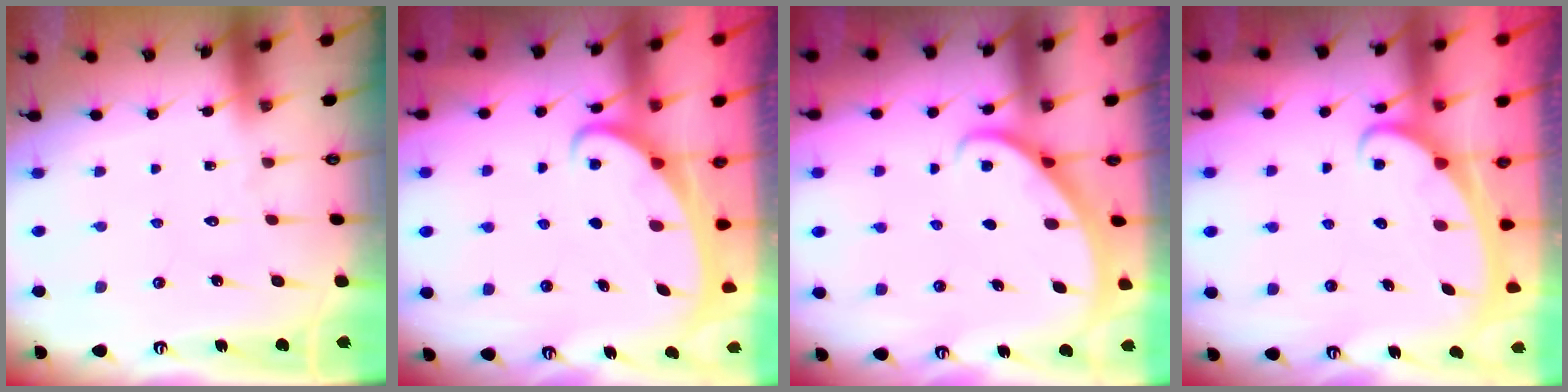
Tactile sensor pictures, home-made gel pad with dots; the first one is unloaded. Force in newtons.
{"total": 2.1, "press": 2.1, "slide": 0.3}
{"total": 2.3, "press": 2.3, "slide": 0.2}
{"total": 2.3, "press": 2.3, "slide": 0.2}